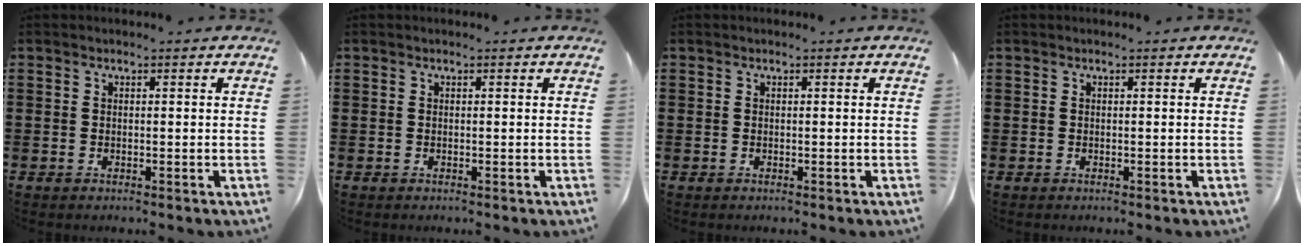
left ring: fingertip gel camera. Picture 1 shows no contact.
{"total": 0.0}
{"total": 0.0}
{"total": 0.0}